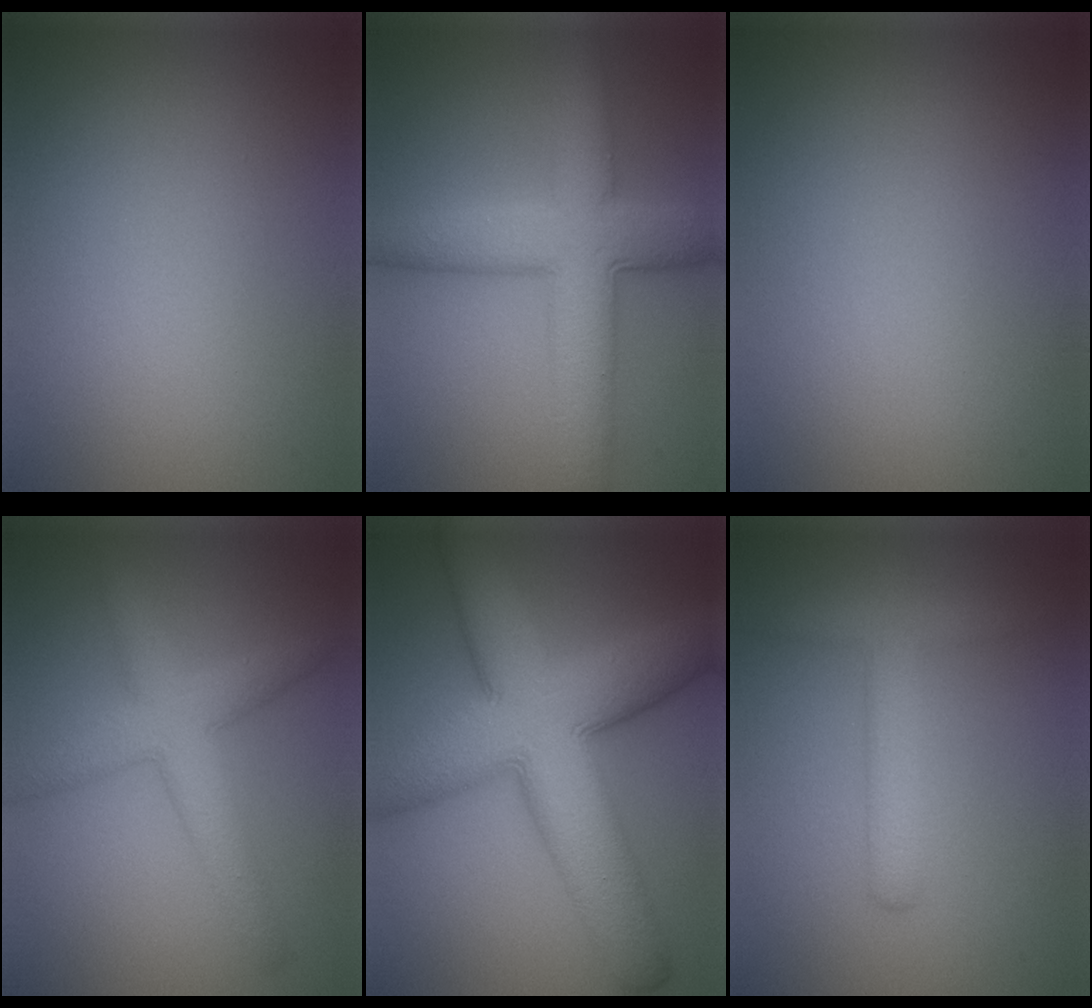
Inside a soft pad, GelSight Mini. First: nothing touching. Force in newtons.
{"total": 7.6, "press": 7.6, "slide": 0.4}
{"total": 0.0}
{"total": 4.4, "press": 4.4, "slide": 0.1}
{"total": 12.8, "press": 12.8, "slide": 0.5}
{"total": 3.4, "press": 3.4, "slide": 0.1}